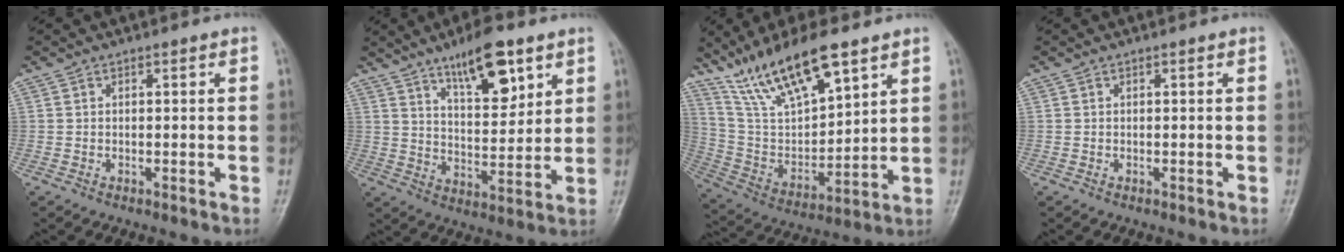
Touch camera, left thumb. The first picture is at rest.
{"total": 12.4, "force": [7.5, 4.5, 8.8], "torque": [-0.118, -0.044, 0.127]}
{"total": 17.3, "force": [11.9, 5.3, 11.3], "torque": [-0.186, -0.047, 0.237]}
{"total": 0.0}